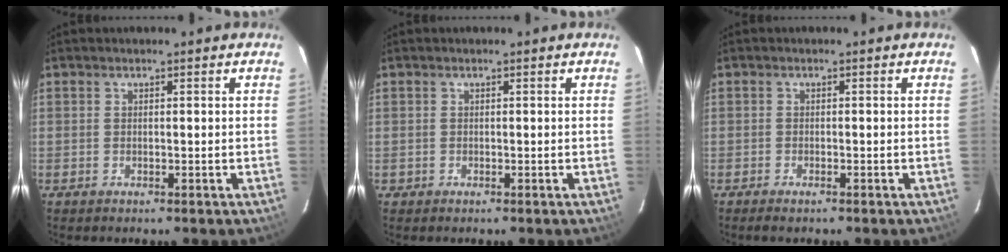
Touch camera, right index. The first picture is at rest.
{"total": 0.9, "force": [-0.3, 0.9, -0.1], "torque": [-0.001, 0.004, -0.002]}
{"total": 1.4, "force": [-1.2, 0.3, 0.7], "torque": [-0.017, -0.003, -0.023]}